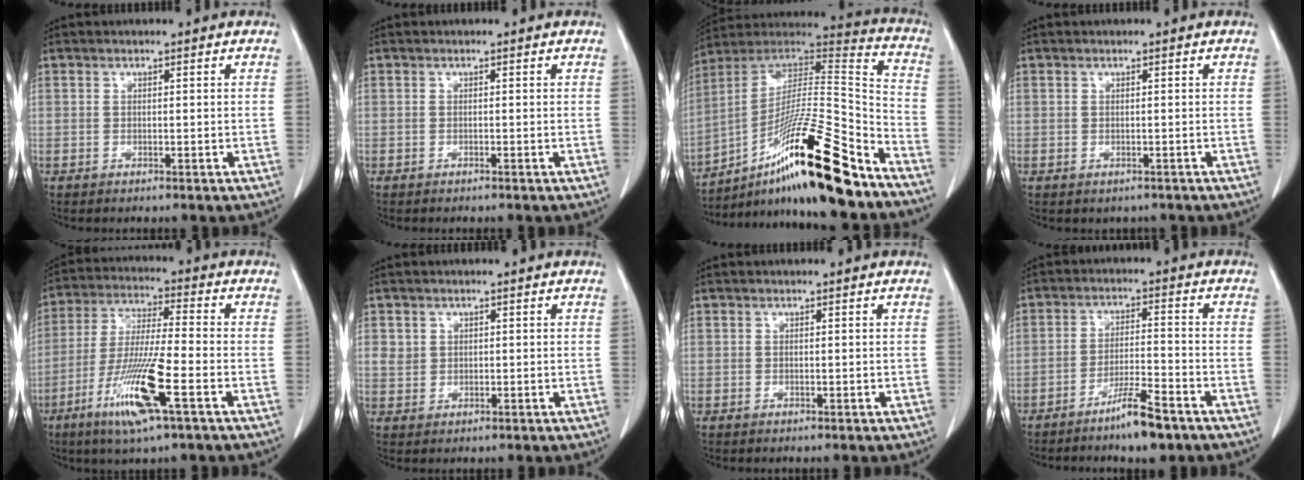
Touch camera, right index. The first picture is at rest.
{"total": 0.0}
{"total": 24.0, "force": [-15.2, 1.9, 18.5], "torque": [-0.293, -0.002, -0.259]}
{"total": 1.2, "force": [-0.6, 1.0, 0.1], "torque": [-0.004, 0.004, -0.002]}
{"total": 13.2, "force": [-5.8, 0.5, 11.8], "torque": [-0.239, -0.022, -0.108]}
{"total": 2.2, "force": [0.7, 2.0, 0.6], "torque": [-0.008, 0.007, 0.019]}
{"total": 0.0}
{"total": 7.0, "force": [-5.0, 0.6, 4.9], "torque": [-0.090, -0.009, -0.087]}